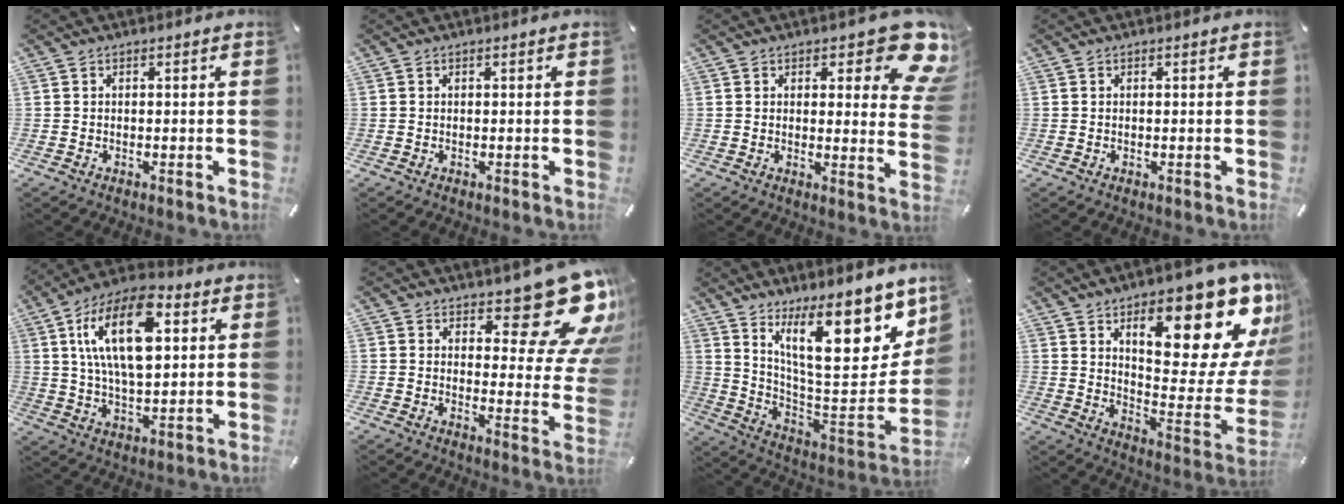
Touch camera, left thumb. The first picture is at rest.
{"total": 0.0}
{"total": 12.7, "force": [7.3, 5.0, 9.1], "torque": [-0.102, -0.056, 0.125]}
{"total": 0.0}
{"total": 18.7, "force": [6.4, 9.5, 14.9], "torque": [-0.286, -0.007, 0.101]}
{"total": 18.7, "force": [11.8, 8.1, 12.0], "torque": [-0.133, -0.097, 0.197]}
{"total": 22.5, "force": [13.4, 8.4, 16.0], "torque": [-0.217, -0.108, 0.221]}
{"total": 23.9, "force": [13.1, 9.5, 17.5], "torque": [-0.215, -0.106, 0.212]}